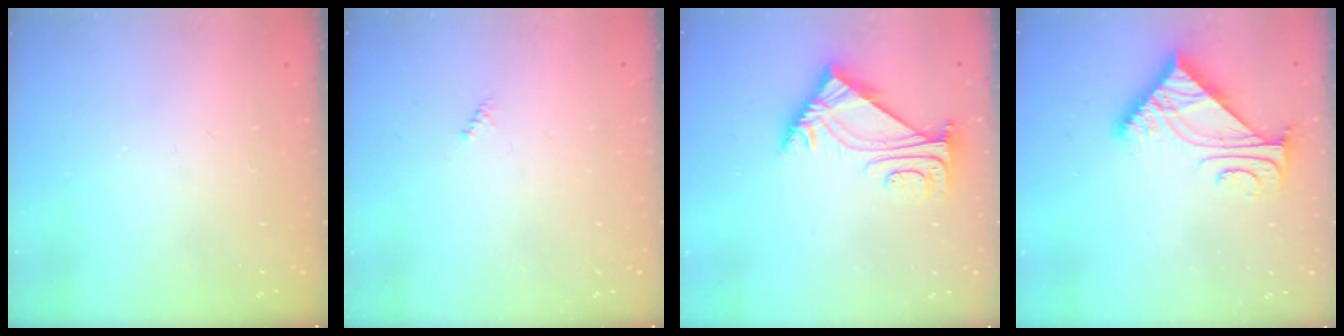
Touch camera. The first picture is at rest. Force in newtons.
{"total": 0.0}
{"total": 5.9, "press": 5.8, "slide": 1.1}
{"total": 6.1, "press": 6.1, "slide": 0.7}